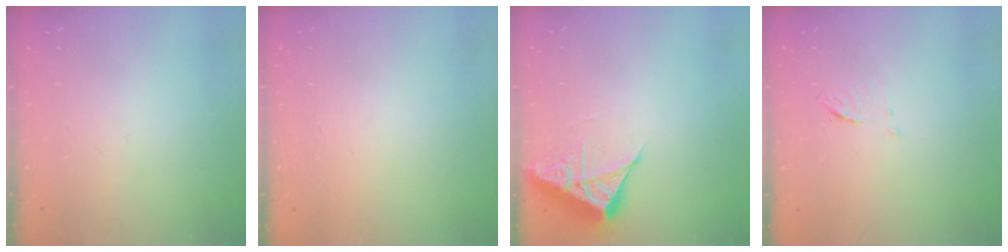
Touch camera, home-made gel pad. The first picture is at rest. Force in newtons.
{"total": 1.6, "press": 1.5, "slide": 0.1}
{"total": 6.9, "press": 6.8, "slide": 0.6}
{"total": 3.9, "press": 3.6, "slide": 1.4}